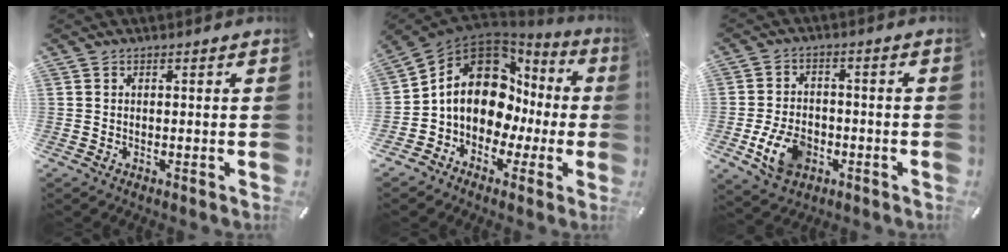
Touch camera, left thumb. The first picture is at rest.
{"total": 15.2, "force": [1.9, 11.8, 9.5], "torque": [-0.174, -0.024, 0.029]}
{"total": 9.6, "force": [-3.4, 6.8, 5.9], "torque": [-0.121, 0.011, -0.059]}